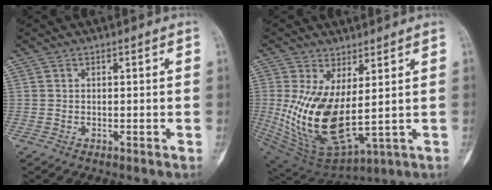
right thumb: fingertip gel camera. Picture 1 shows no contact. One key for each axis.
{"total": 16.0, "fx": 1.3, "fy": 7.3, "fz": 14.2, "tx": -0.278, "ty": -0.032, "tz": 0.055}